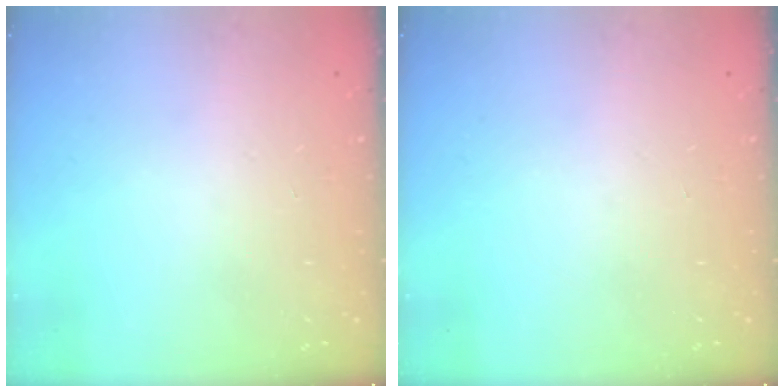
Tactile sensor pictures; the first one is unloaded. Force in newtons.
{"total": 0.0}